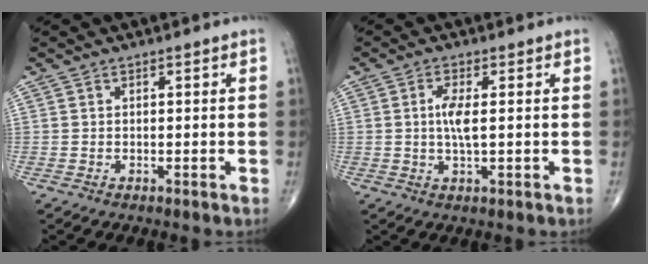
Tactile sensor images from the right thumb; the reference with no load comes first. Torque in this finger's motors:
{"motor_torque": [1.91, 1.98, -0.02, -0.04, -0.01]}